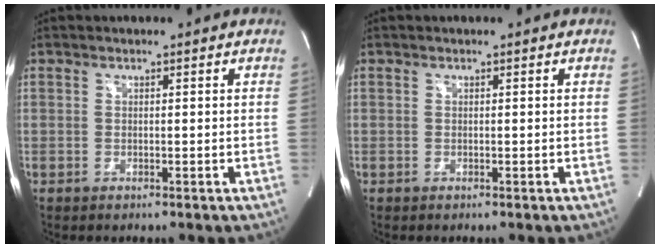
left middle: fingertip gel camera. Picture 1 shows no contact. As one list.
[{"total": 0.0}]